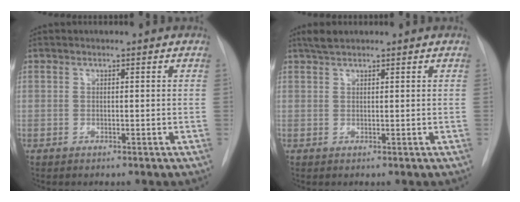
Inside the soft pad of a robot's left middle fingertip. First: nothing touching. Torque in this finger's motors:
{"motor_torque": [0.44, -0.42, -0.01, 0.00]}